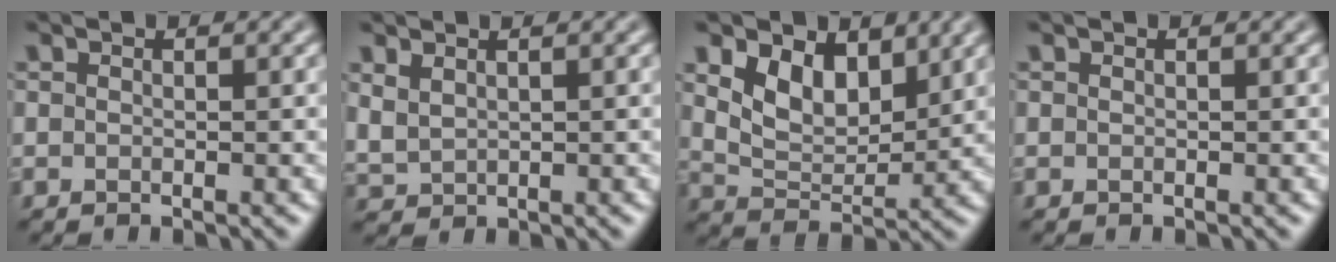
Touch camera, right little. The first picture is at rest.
{"total": 1.7, "force": [1.1, 0.9, 0.8], "torque": [-0.026, -0.002, 0.029]}
{"total": 5.2, "force": [2.5, 3.2, 3.2], "torque": [-0.070, -0.012, 0.040]}
{"total": 0.0}